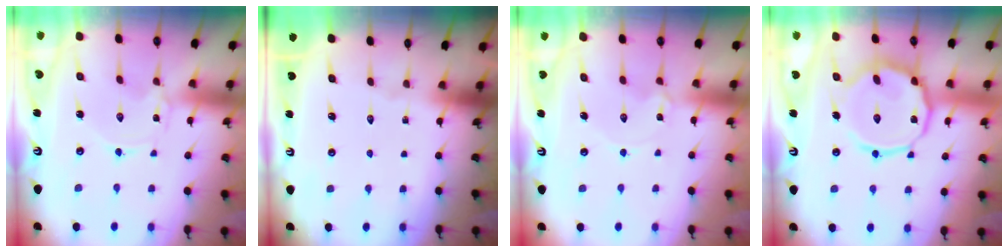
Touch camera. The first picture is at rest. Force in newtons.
{"total": 0.0}
{"total": 2.4, "press": 2.4, "slide": 0.3}
{"total": 15.0, "press": 14.9, "slide": 1.2}